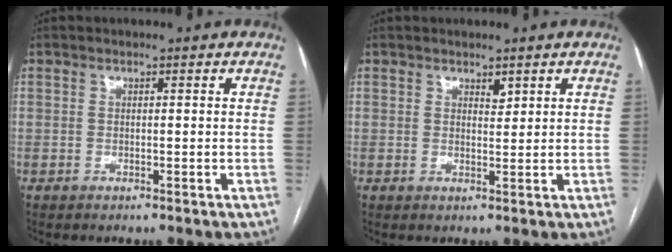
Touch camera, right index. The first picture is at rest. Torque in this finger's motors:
{"motor_torque": [0.10, 0.07, -0.02, 0.01]}